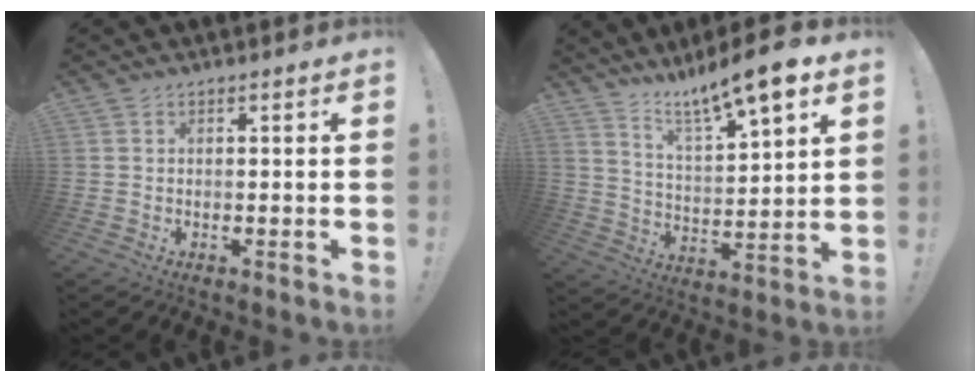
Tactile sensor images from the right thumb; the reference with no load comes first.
{"total": 12.4, "force": [10.1, 1.3, 7.2], "torque": [-0.133, -0.073, 0.166]}